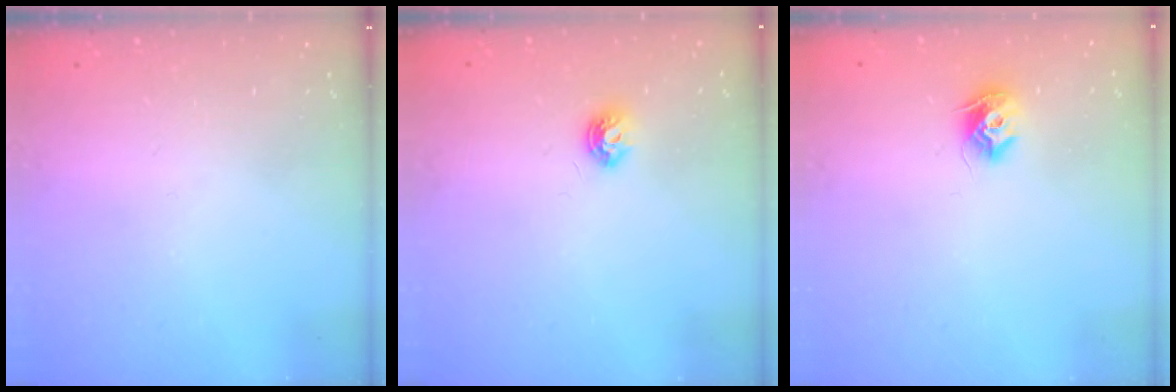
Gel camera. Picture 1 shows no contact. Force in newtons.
{"total": 5.8, "press": 5.8, "slide": 0.8}
{"total": 8.3, "press": 8.3, "slide": 0.5}